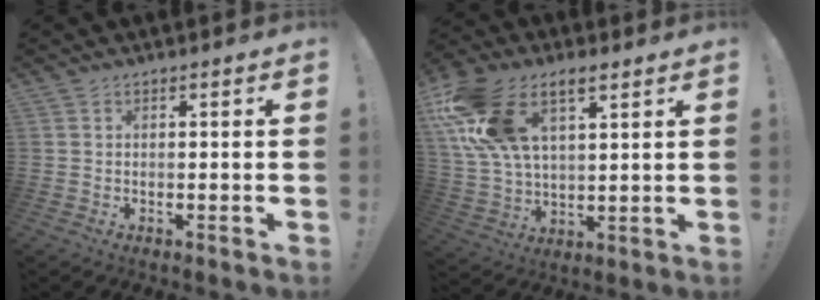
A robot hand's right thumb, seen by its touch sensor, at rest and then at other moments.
{"total": 17.3, "force": [8.6, 9.9, 11.3], "torque": [-0.229, -0.031, 0.161]}